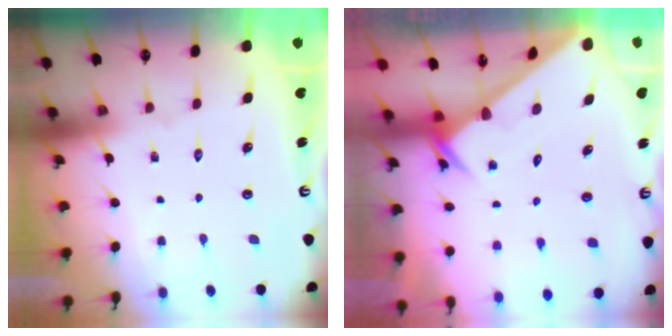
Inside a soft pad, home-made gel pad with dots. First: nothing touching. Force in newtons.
{"total": 2.0, "press": 2.0, "slide": 0.1}